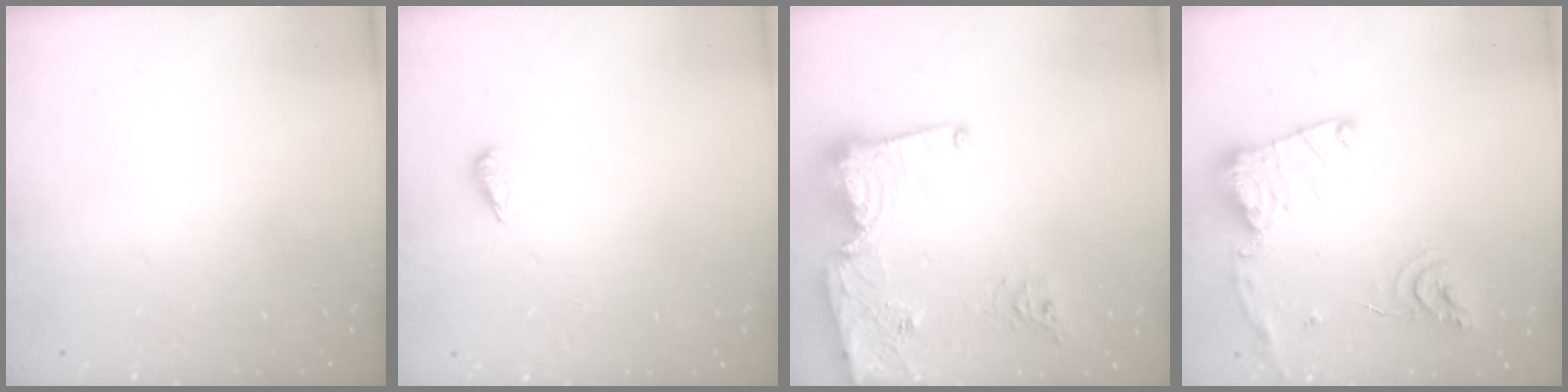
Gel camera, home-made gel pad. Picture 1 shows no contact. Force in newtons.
{"total": 2.2, "press": 2.2, "slide": 0.4}
{"total": 16.3, "press": 16.3, "slide": 1.3}
{"total": 15.4, "press": 15.3, "slide": 1.5}